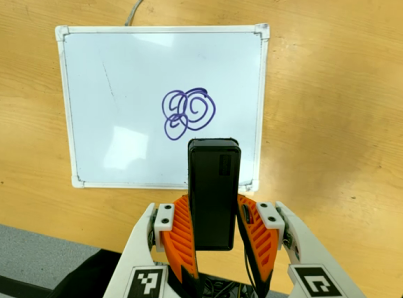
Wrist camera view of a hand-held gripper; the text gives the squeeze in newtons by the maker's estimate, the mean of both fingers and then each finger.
{"total": 4.3, "left": 2.9, "right": 5.7}